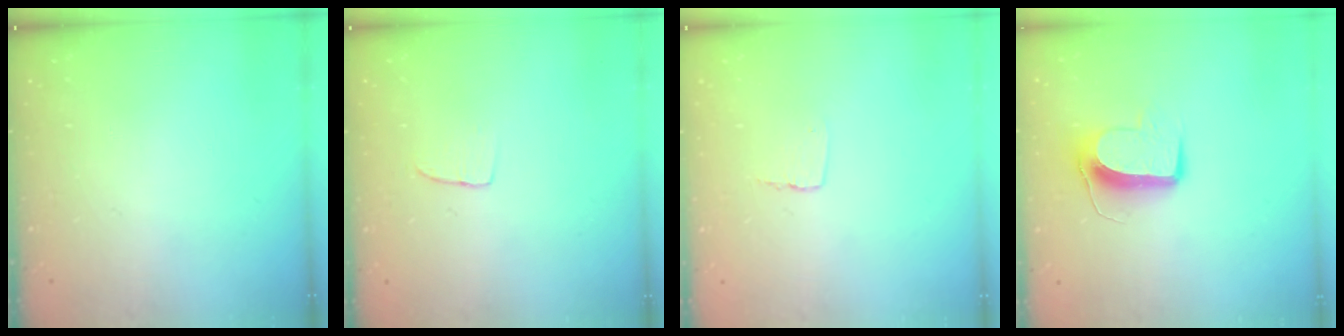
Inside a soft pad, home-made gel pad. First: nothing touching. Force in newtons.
{"total": 3.3, "press": 3.3, "slide": 0.2}
{"total": 4.1, "press": 4.1, "slide": 0.2}
{"total": 9.7, "press": 9.7, "slide": 0.6}